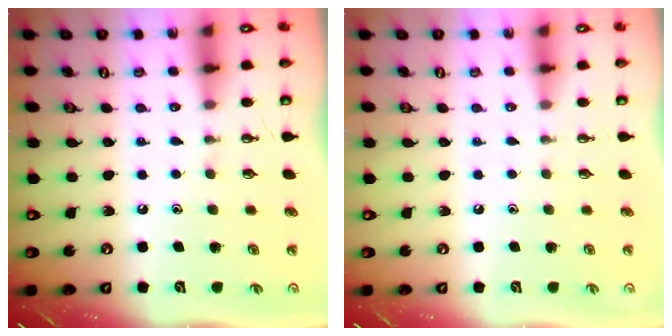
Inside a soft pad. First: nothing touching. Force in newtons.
{"total": 0.0}